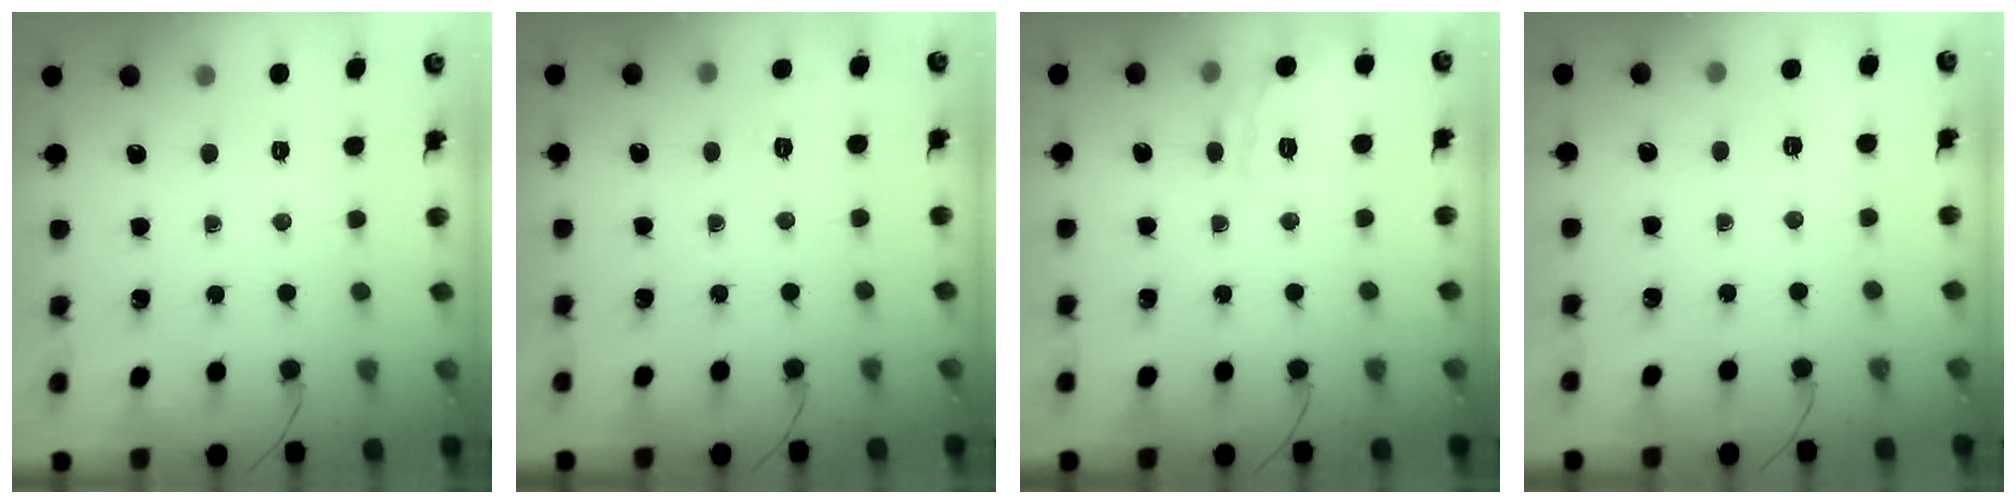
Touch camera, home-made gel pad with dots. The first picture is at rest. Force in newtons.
{"total": 2.5, "press": 1.3, "slide": 2.2}
{"total": 11.9, "press": 11.9, "slide": 0.7}
{"total": 1.9, "press": 0.5, "slide": 1.9}